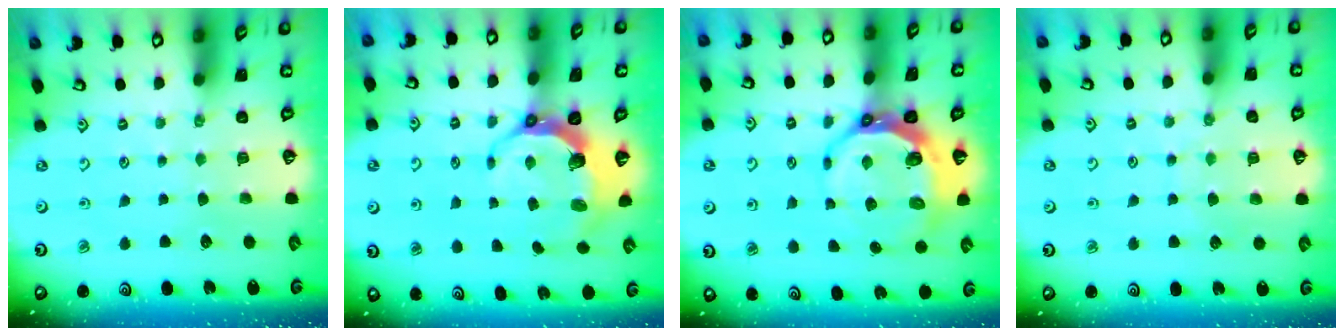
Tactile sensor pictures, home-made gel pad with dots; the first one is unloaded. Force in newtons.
{"total": 8.0, "press": 6.4, "slide": 4.8}
{"total": 10.1, "press": 9.2, "slide": 4.3}
{"total": 6.2, "press": 6.2, "slide": 0.7}